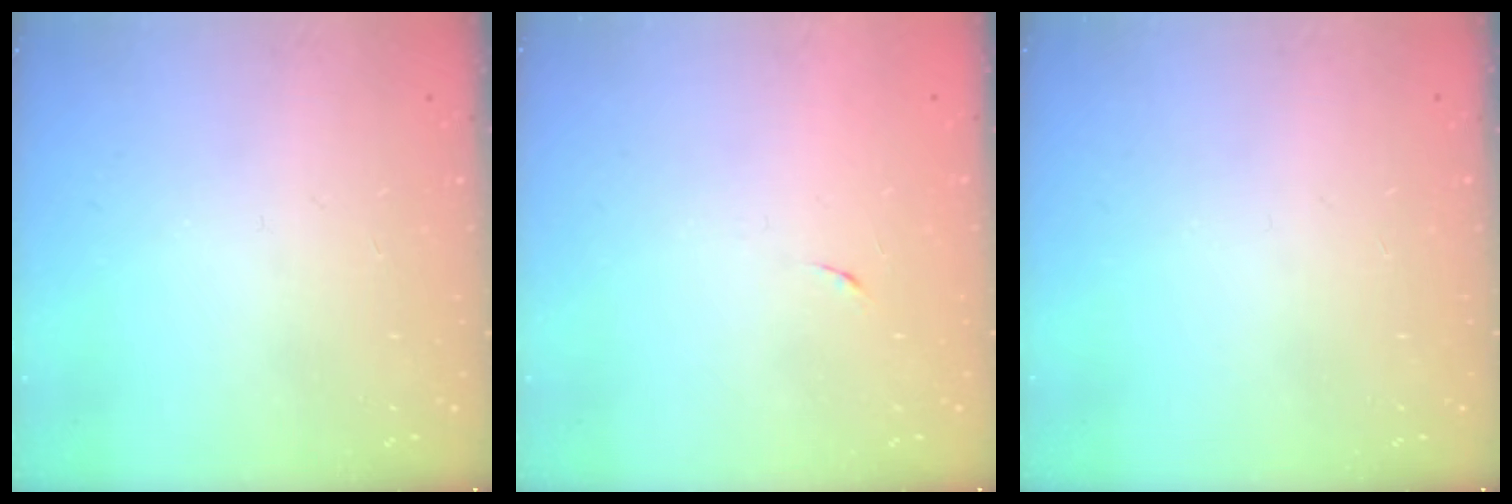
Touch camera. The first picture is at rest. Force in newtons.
{"total": 4.0, "press": 3.9, "slide": 0.8}
{"total": 0.0}